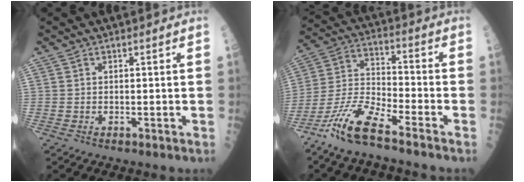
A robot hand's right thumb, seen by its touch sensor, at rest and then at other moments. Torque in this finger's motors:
{"motor_torque": [0.29, 0.09, 0.83, -0.68, 0.29]}